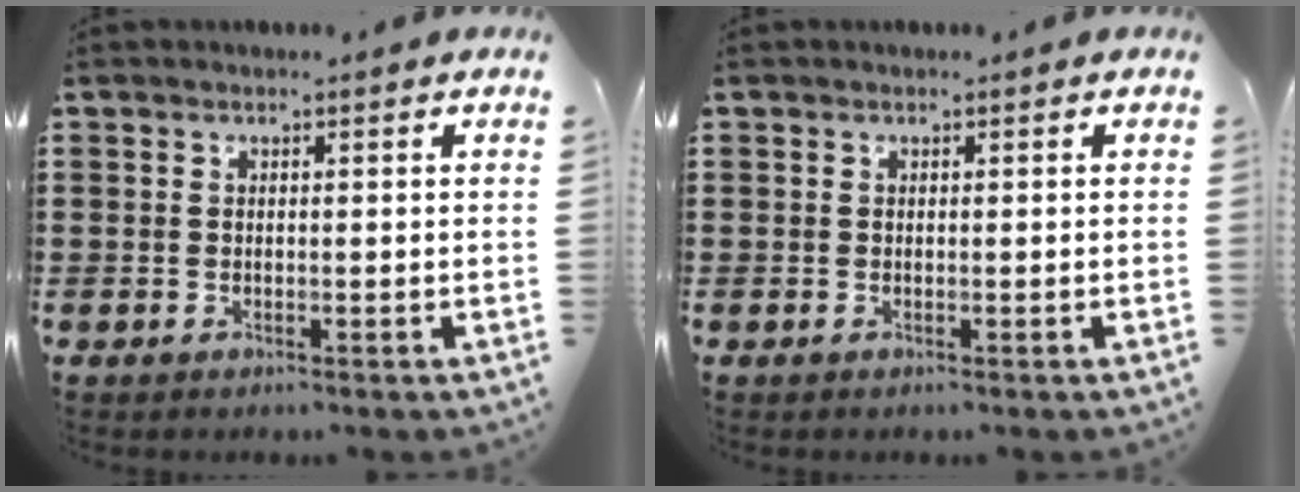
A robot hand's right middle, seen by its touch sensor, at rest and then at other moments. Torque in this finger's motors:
{"motor_torque": [0.00, 0.00, 0.00, 0.00]}